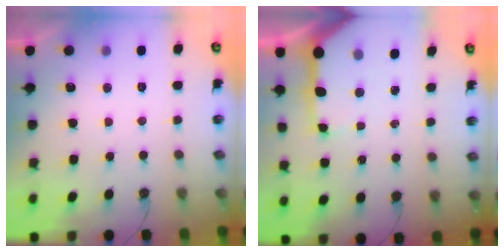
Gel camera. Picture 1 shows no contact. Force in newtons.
{"total": 12.3, "press": 12.2, "slide": 1.3}